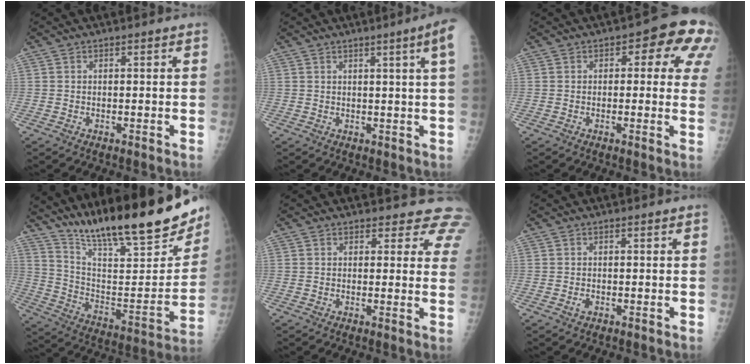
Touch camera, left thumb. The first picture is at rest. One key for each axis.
{"total": 6.0, "fx": 2.7, "fy": -1.1, "fz": 5.3, "tx": -0.068, "ty": -0.010, "tz": 0.032}
{"total": 10.4, "fx": 3.5, "fy": 4.8, "fz": 8.6, "tx": -0.046, "ty": 0.004, "tz": 0.029}
{"total": 27.7, "fx": 21.3, "fy": 5.4, "fz": 16.9, "tx": -0.242, "ty": -0.094, "tz": 0.334}
{"total": 8.2, "fx": 7.3, "fy": 3.5, "fz": 1.3, "tx": 0.040, "ty": -0.029, "tz": 0.051}
{"total": 0.6, "fx": -0.4, "fy": 0.4, "fz": 0.3, "tx": 0.001, "ty": 0.006, "tz": -0.006}